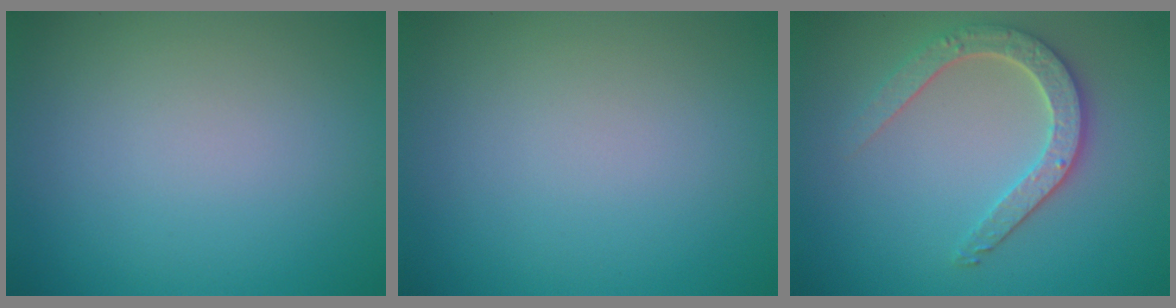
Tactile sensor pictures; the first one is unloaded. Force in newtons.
{"total": 0.0}
{"total": 3.6, "press": 3.2, "slide": 1.7}